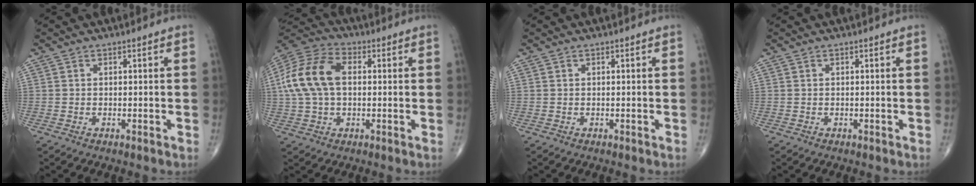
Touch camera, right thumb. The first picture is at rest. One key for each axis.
{"total": 14.6, "fx": 1.6, "fy": 9.2, "fz": 11.2, "tx": -0.232, "ty": 0.031, "tz": 0.024}
{"total": 0.0}
{"total": 0.0}